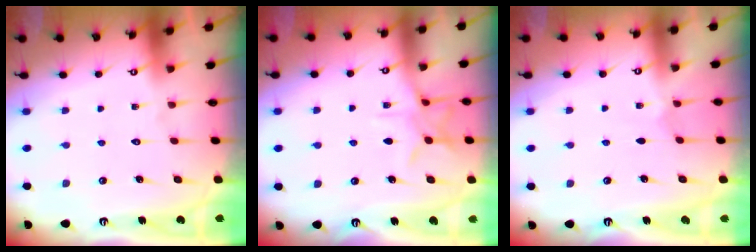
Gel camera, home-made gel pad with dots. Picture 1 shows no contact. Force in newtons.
{"total": 7.4, "press": 7.3, "slide": 0.7}
{"total": 0.6, "press": 0.6, "slide": 0.2}